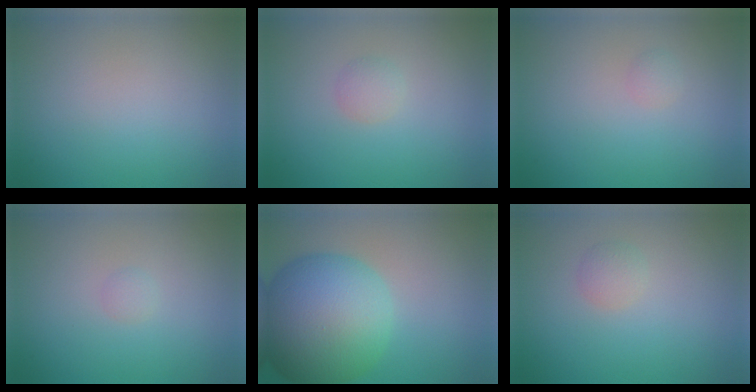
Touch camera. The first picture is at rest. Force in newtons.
{"total": 1.1, "press": 1.1, "slide": 0.1}
{"total": 0.6, "press": 0.6, "slide": 0.1}
{"total": 0.6, "press": 0.6, "slide": 0.0}
{"total": 13.1, "press": 13.1, "slide": 0.3}
{"total": 1.2, "press": 1.2, "slide": 0.1}